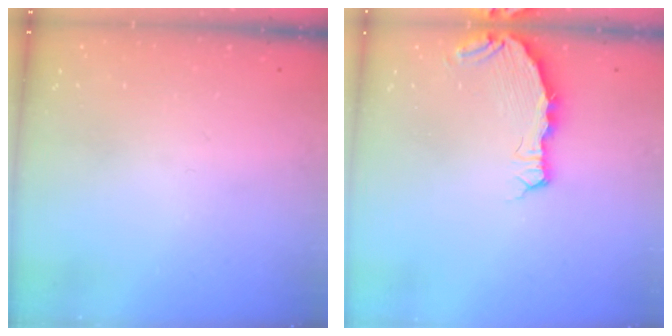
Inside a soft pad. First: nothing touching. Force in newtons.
{"total": 6.6, "press": 5.5, "slide": 3.7}